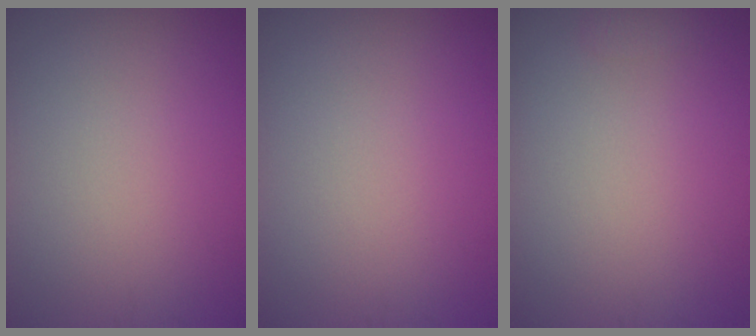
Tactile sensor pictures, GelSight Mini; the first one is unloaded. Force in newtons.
{"total": 0.0}
{"total": 0.6, "press": 0.6, "slide": 0.1}